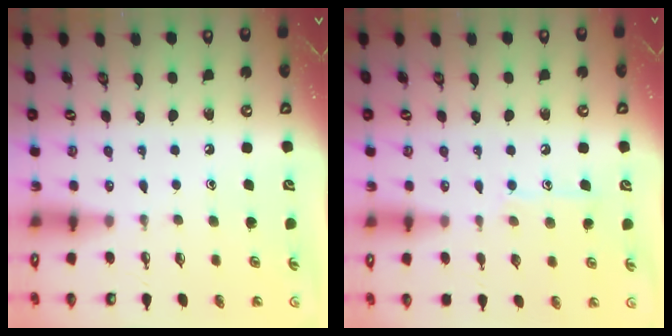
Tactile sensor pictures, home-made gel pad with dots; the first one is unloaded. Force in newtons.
{"total": 8.1, "press": 8.0, "slide": 0.5}